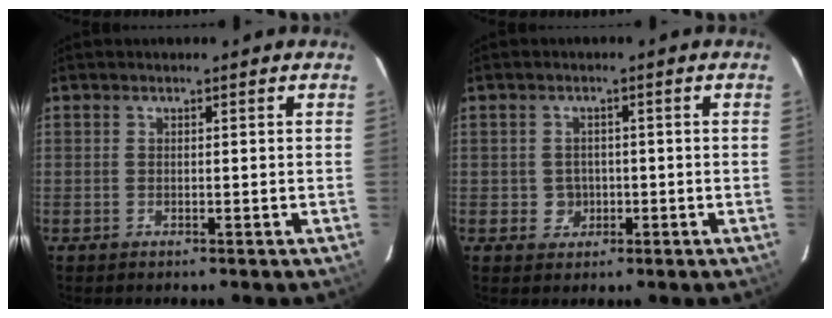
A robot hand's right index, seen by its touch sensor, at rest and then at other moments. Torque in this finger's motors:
{"motor_torque": [0.25, -0.14, -0.01, 0.00]}